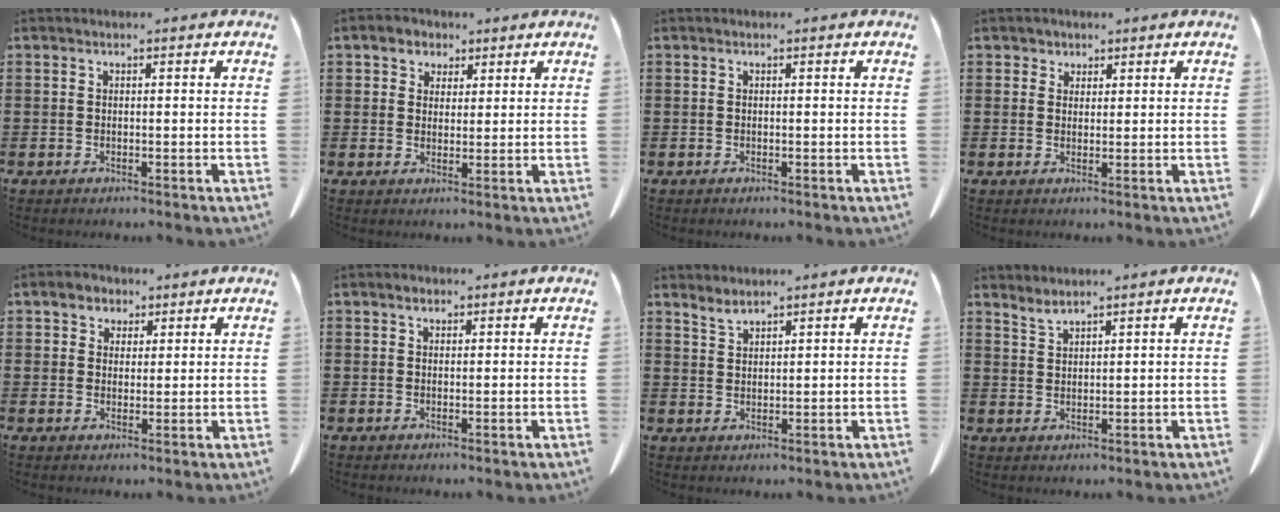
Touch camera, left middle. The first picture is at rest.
{"total": 3.2, "force": [2.1, 2.3, 0.5], "torque": [-0.015, 0.009, 0.037]}
{"total": 0.0}
{"total": 1.9, "force": [1.4, 1.2, 0.0], "torque": [-0.001, 0.002, 0.027]}
{"total": 3.5, "force": [2.4, 2.4, 0.8], "torque": [-0.021, 0.009, 0.042]}
{"total": 1.4, "force": [1.0, 0.8, 0.6], "torque": [-0.007, -0.002, 0.019]}
{"total": 2.1, "force": [2.0, 0.4, 0.7], "torque": [-0.018, -0.002, 0.040]}
{"total": 1.9, "force": [1.9, -0.1, 0.4], "torque": [-0.014, -0.005, 0.037]}